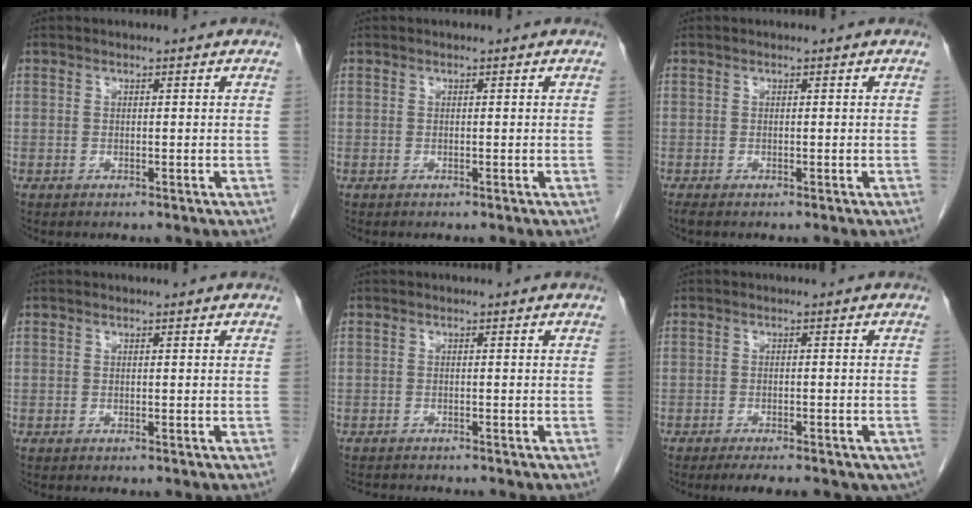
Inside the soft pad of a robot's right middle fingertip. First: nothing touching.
{"total": 0.0}
{"total": 0.5, "force": [-0.5, 0.0, 0.3], "torque": [-0.007, -0.003, -0.009]}
{"total": 0.0}
{"total": 3.9, "force": [-3.7, 0.6, 1.1], "torque": [-0.015, -0.009, -0.054]}
{"total": 10.6, "force": [-7.8, 3.7, 6.2], "torque": [-0.086, -0.008, -0.093]}